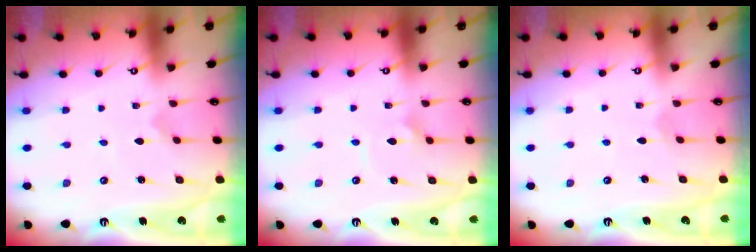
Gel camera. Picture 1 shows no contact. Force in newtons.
{"total": 1.8, "press": 1.8, "slide": 0.1}
{"total": 0.9, "press": 0.9, "slide": 0.0}